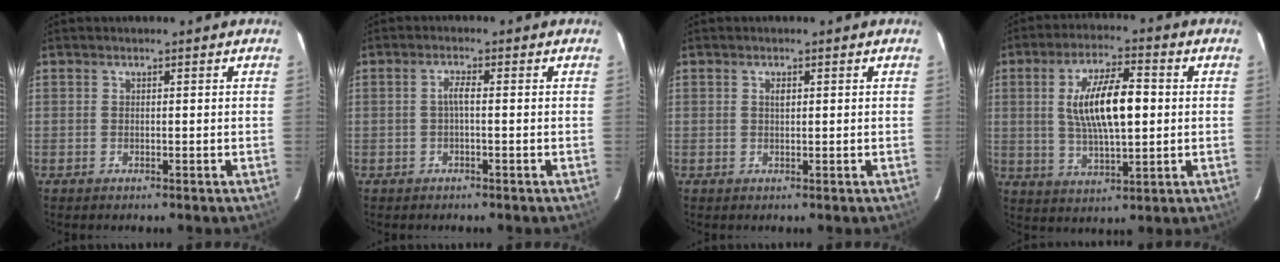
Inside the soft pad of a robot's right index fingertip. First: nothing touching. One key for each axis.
{"total": 1.8, "fx": -0.4, "fy": 0.1, "fz": 1.8, "tx": -0.034, "ty": 0.005, "tz": -0.008}
{"total": 1.0, "fx": 0.3, "fy": 0.5, "fz": 0.8, "tx": -0.014, "ty": 0.003, "tz": 0.005}
{"total": 12.7, "fx": 1.3, "fy": 4.3, "fz": 11.9, "tx": -0.218, "ty": 0.006, "tz": 0.027}